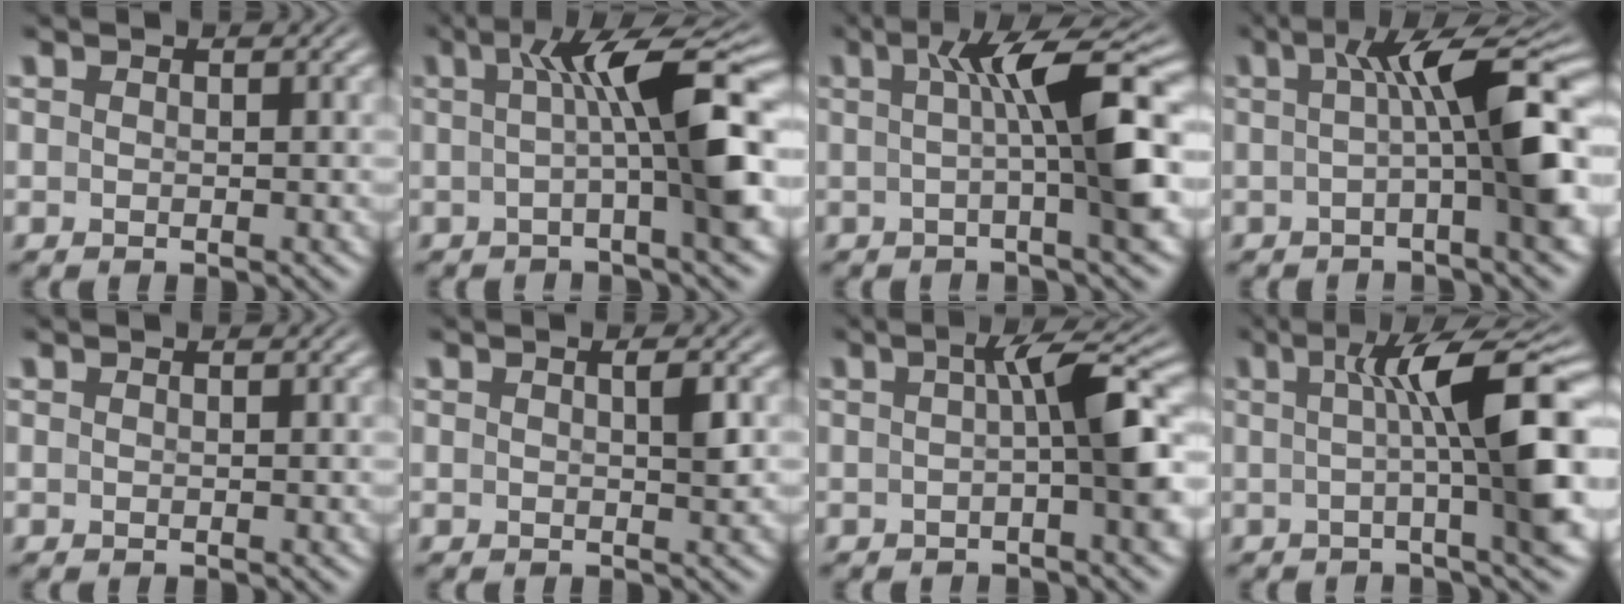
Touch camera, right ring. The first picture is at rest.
{"total": 7.8, "force": [0.0, 1.0, 7.7], "torque": [-0.126, 0.013, 0.000]}
{"total": 7.1, "force": [0.1, 0.6, 7.1], "torque": [-0.118, 0.012, 0.004]}
{"total": 7.6, "force": [-0.3, 1.1, 7.5], "torque": [-0.116, 0.009, -0.003]}
{"total": 0.0}
{"total": 1.2, "force": [0.1, -0.1, 1.2], "torque": [-0.018, -0.001, 0.001]}
{"total": 4.8, "force": [-0.4, 0.2, 4.8], "torque": [-0.072, 0.009, -0.005]}
{"total": 8.7, "force": [-0.2, 1.3, 8.6], "torque": [-0.130, 0.010, 0.001]}